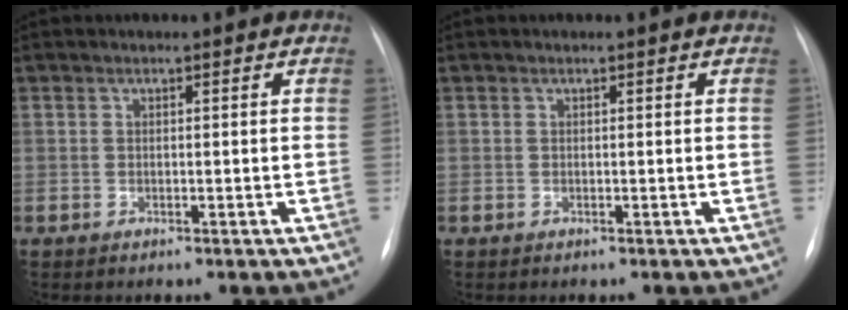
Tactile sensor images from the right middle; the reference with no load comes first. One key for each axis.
{"total": 0.0}